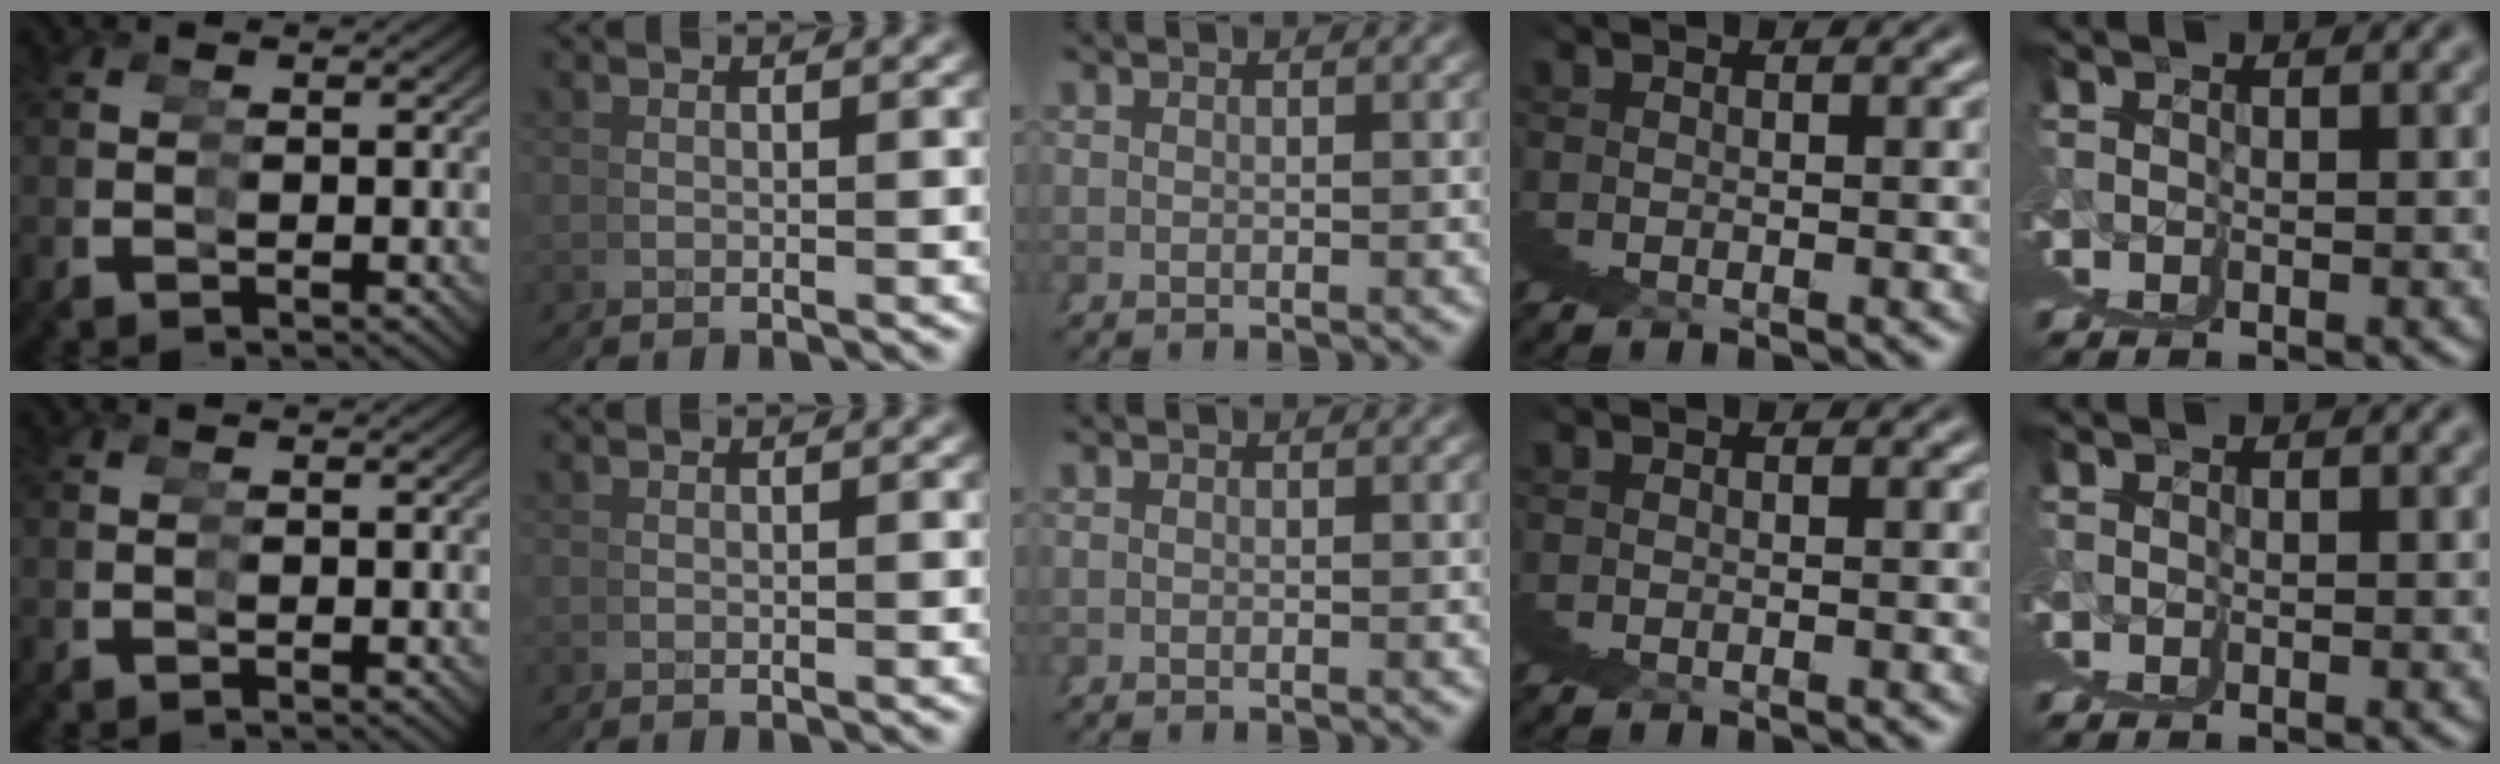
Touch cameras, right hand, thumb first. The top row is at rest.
{}